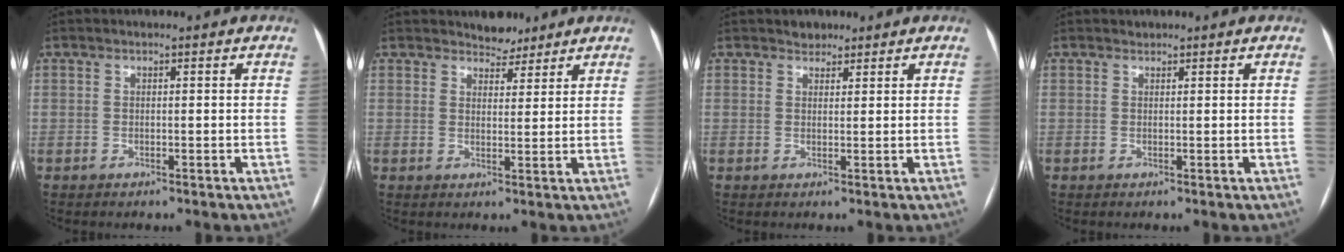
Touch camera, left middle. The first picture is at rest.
{"total": 3.6, "force": [3.2, 1.6, 0.4], "torque": [-0.001, -0.001, 0.047]}
{"total": 1.8, "force": [1.5, 1.1, 0.1], "torque": [-0.001, 0.002, 0.020]}
{"total": 0.5, "force": [0.5, 0.2, -0.1], "torque": [-0.003, 0.002, 0.007]}